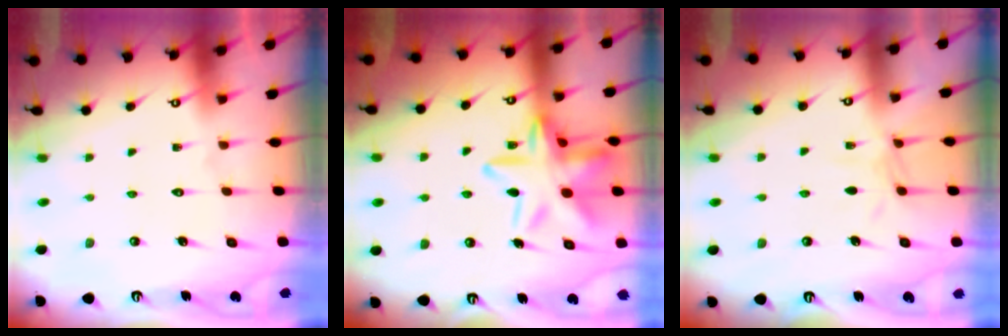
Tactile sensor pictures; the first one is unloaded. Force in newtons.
{"total": 17.7, "press": 17.6, "slide": 1.4}
{"total": 4.9, "press": 4.9, "slide": 0.5}